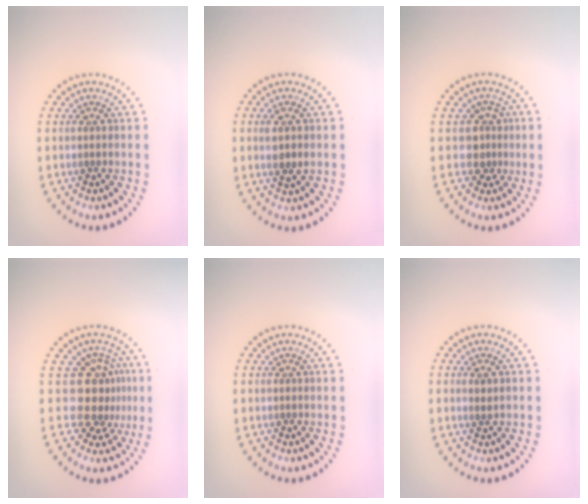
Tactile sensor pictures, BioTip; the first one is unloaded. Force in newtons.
{"total": 1.9, "press": 1.9, "slide": 0.6}
{"total": 2.3, "press": 1.7, "slide": 1.6}
{"total": 3.9, "press": 2.6, "slide": 2.9}
{"total": 0.0}
{"total": 0.7, "press": 0.5, "slide": 0.5}